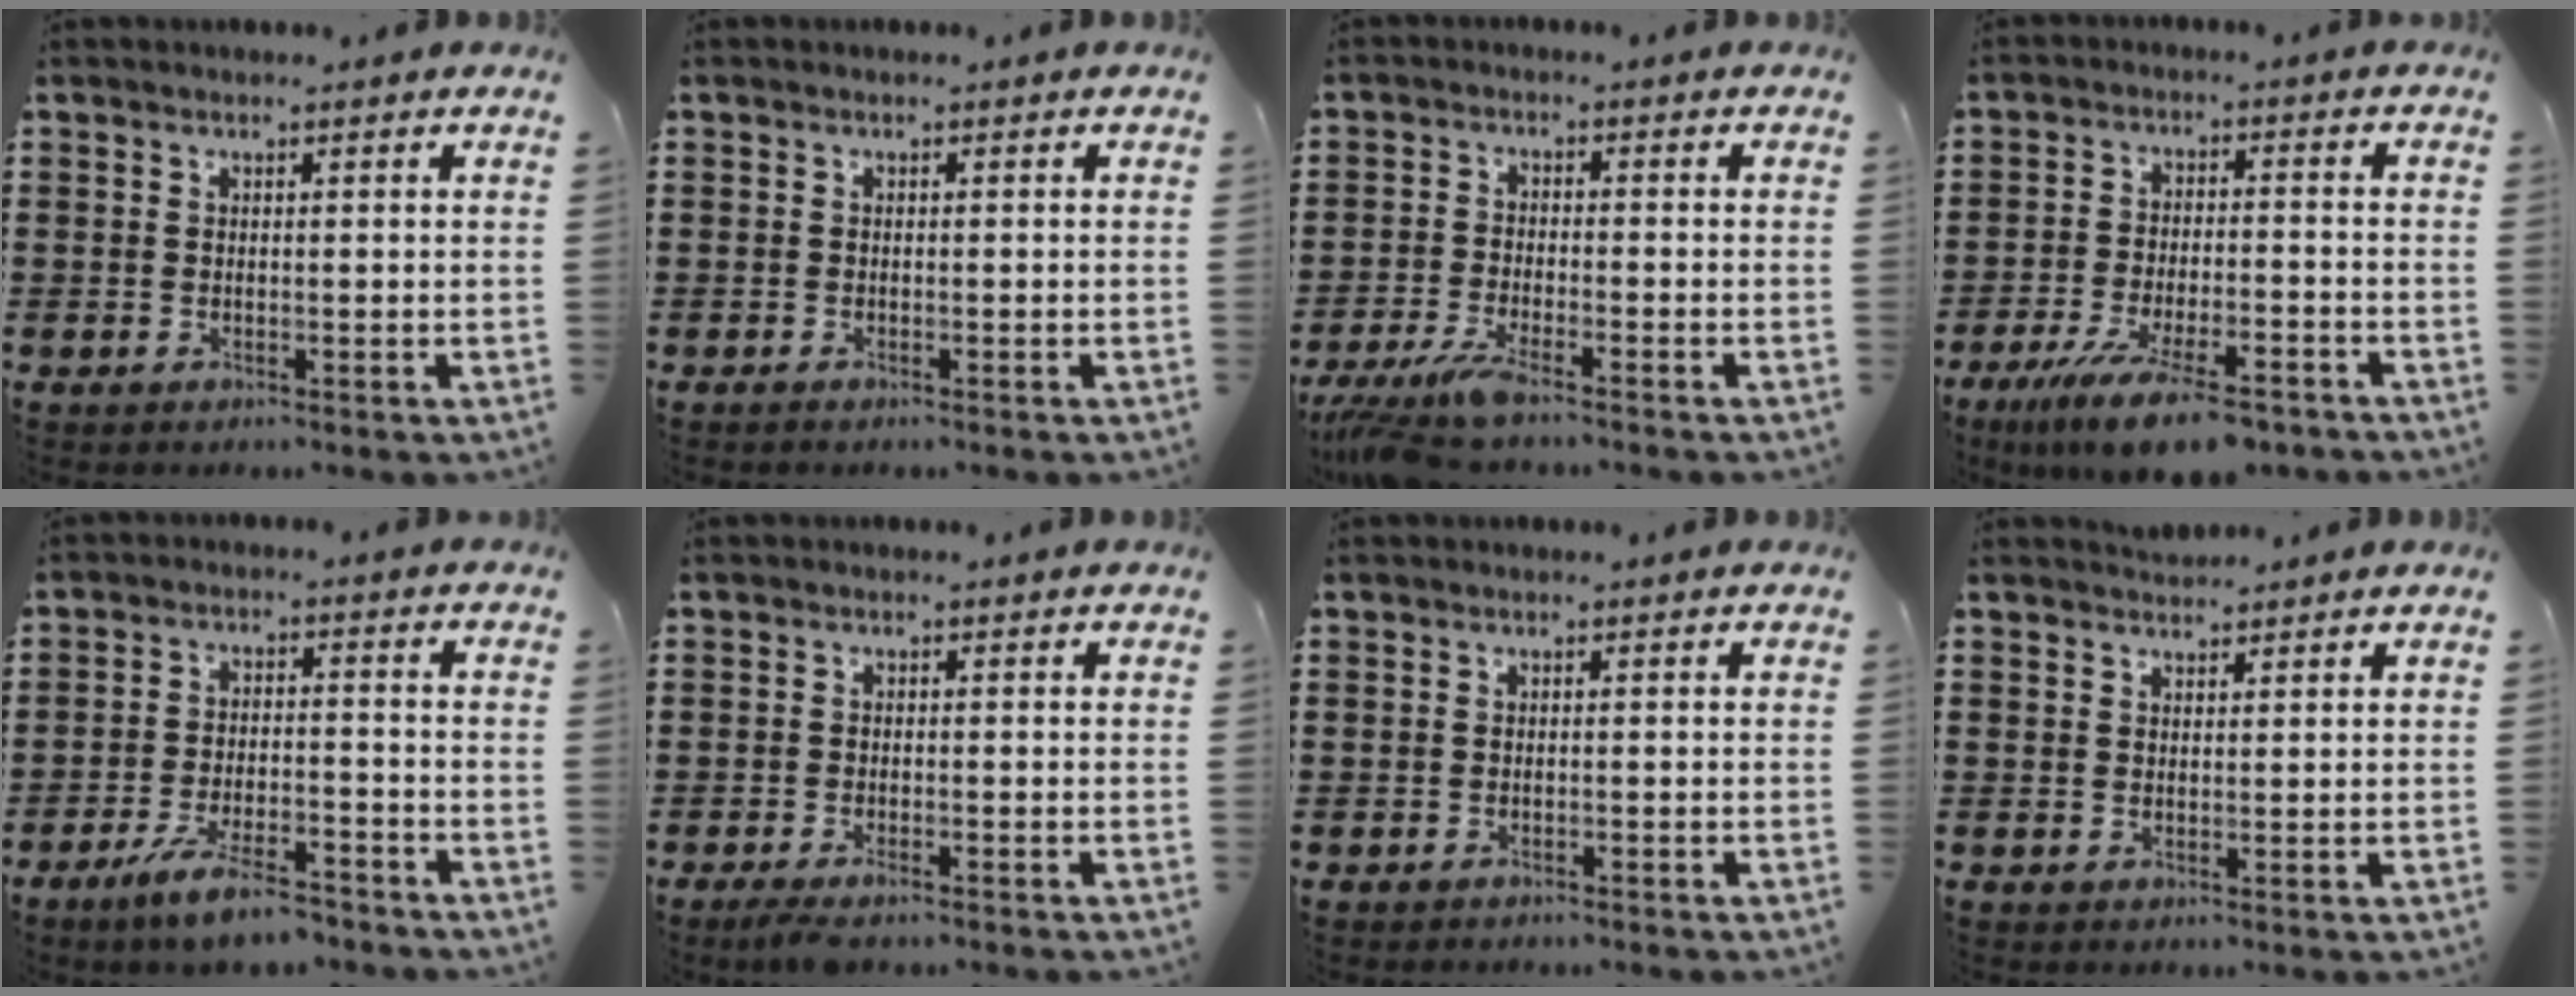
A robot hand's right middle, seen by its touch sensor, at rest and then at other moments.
{"total": 0.0}
{"total": 5.4, "force": [-4.4, 0.3, 3.2], "torque": [-0.086, -0.024, -0.089]}
{"total": 10.1, "force": [-7.5, 1.9, 6.4], "torque": [-0.123, 0.004, -0.139]}
{"total": 6.6, "force": [-5.5, 0.9, 3.5], "torque": [-0.076, -0.003, -0.104]}
{"total": 1.9, "force": [-1.5, 0.2, 1.1], "torque": [-0.035, -0.005, -0.032]}
{"total": 0.7, "force": [-0.7, 0.2, -0.1], "torque": [0.000, 0.001, -0.015]}
{"total": 1.5, "force": [1.4, 0.3, 0.0], "torque": [-0.004, 0.003, 0.027]}